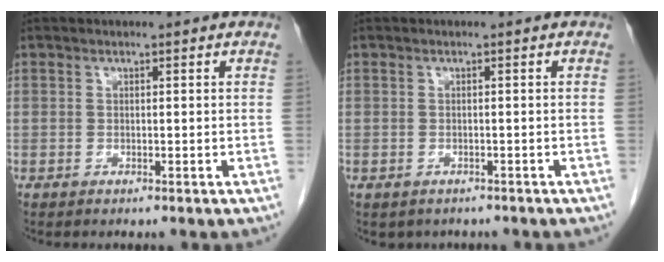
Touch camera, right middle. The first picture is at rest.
{"total": 2.8, "force": [-2.2, 1.6, 0.5], "torque": [-0.006, 0.002, -0.025]}